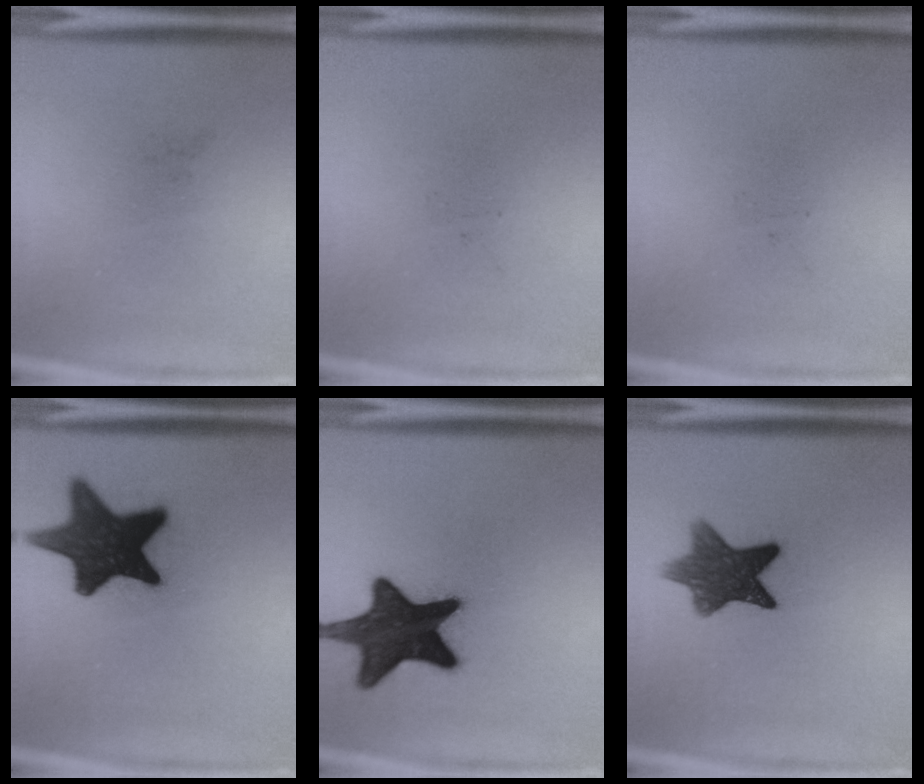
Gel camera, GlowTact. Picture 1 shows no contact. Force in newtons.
{"total": 0.0}
{"total": 0.0}
{"total": 15.8}
{"total": 16.6}
{"total": 9.7}